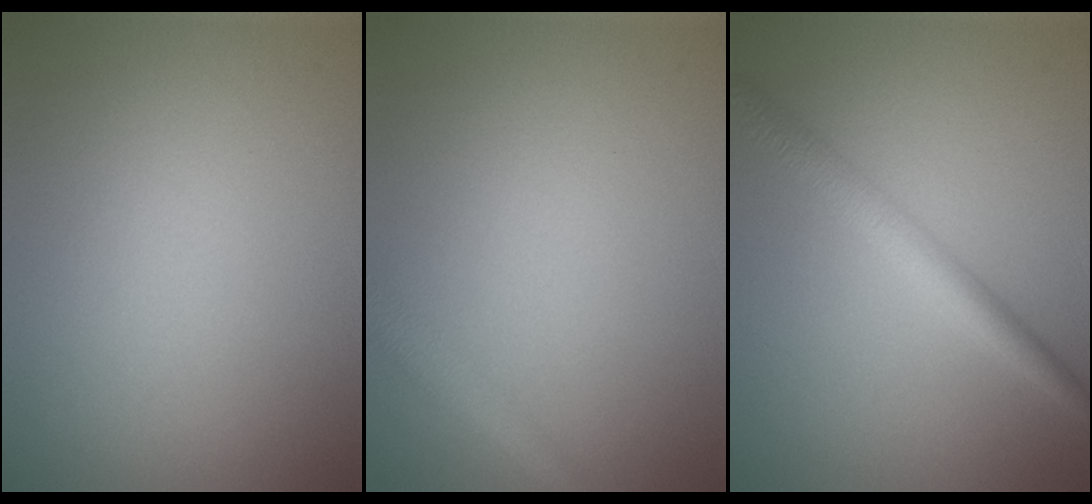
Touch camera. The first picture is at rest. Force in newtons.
{"total": 2.3, "press": 2.3, "slide": 0.1}
{"total": 3.5, "press": 3.5, "slide": 0.1}